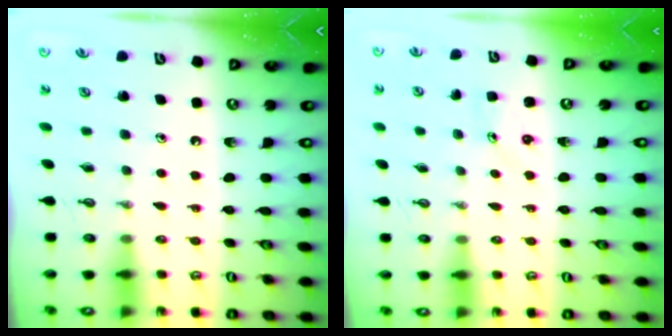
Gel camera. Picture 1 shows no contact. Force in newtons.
{"total": 2.5, "press": 2.5, "slide": 0.3}